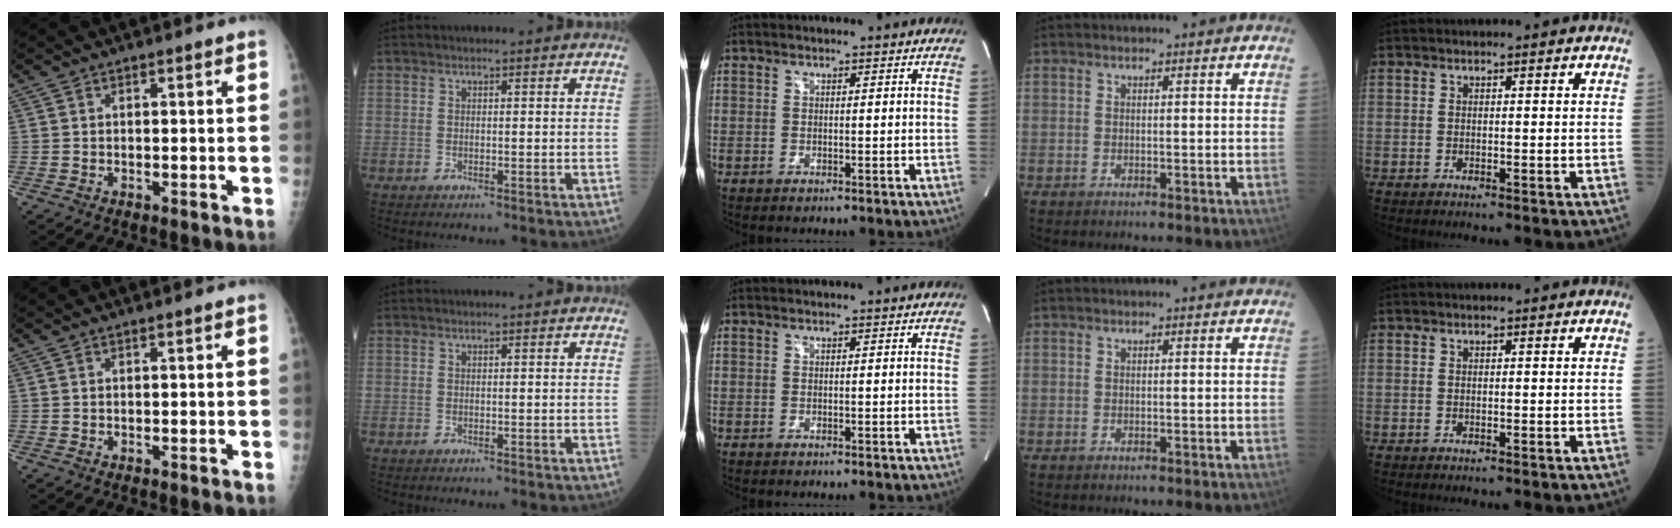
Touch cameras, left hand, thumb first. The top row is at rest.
{}